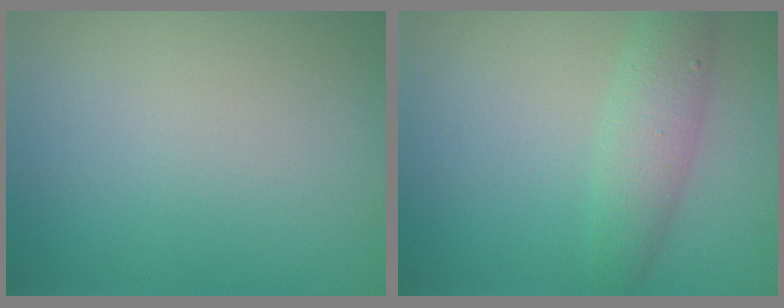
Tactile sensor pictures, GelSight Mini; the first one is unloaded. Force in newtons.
{"total": 3.1, "press": 3.1, "slide": 0.1}